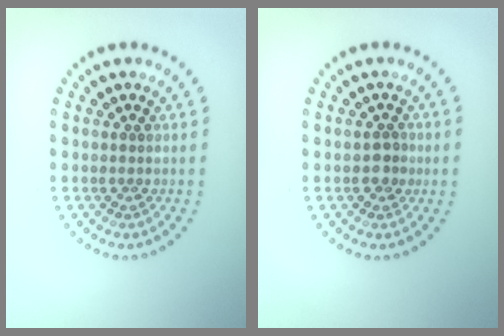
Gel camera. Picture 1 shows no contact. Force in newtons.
{"total": 1.3, "press": 1.2, "slide": 0.5}